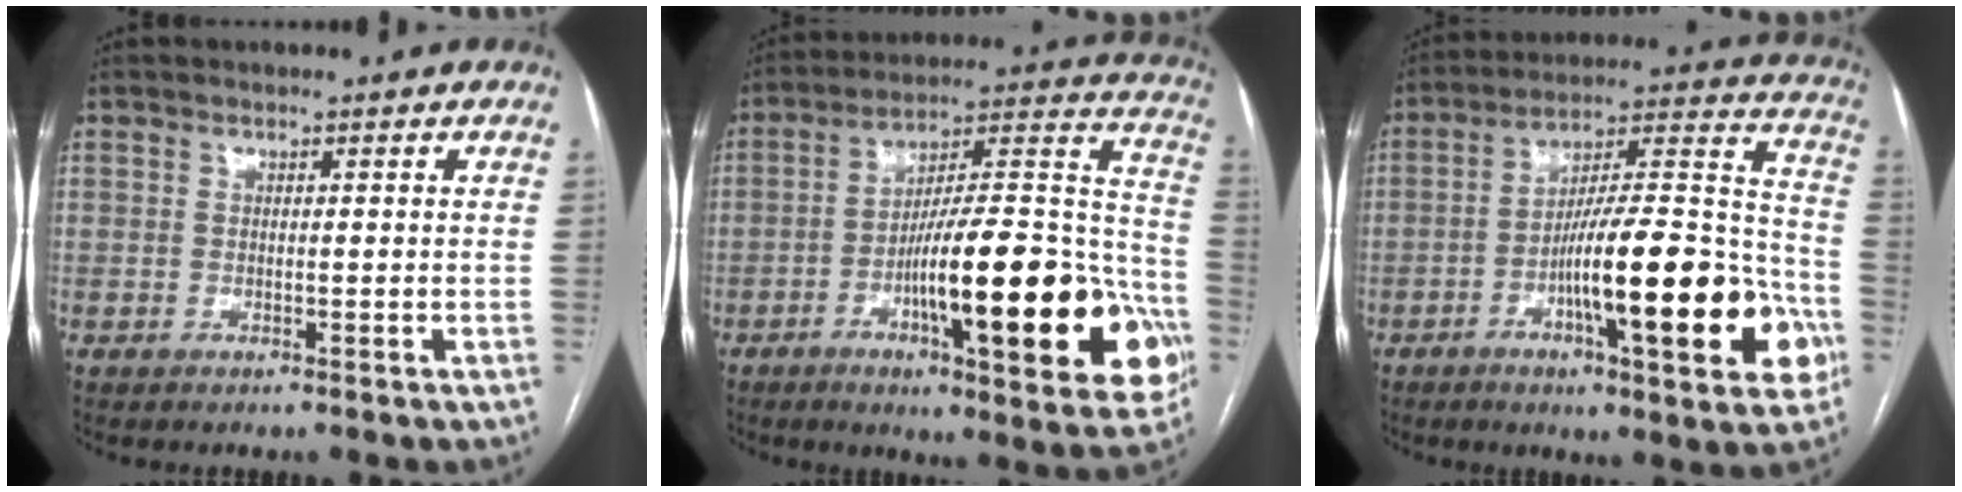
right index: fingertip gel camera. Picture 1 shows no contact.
{"total": 27.4, "force": [-8.6, 5.2, 25.5], "torque": [-0.299, 0.007, -0.118]}
{"total": 23.4, "force": [-7.8, 3.8, 21.7], "torque": [-0.290, 0.010, -0.111]}